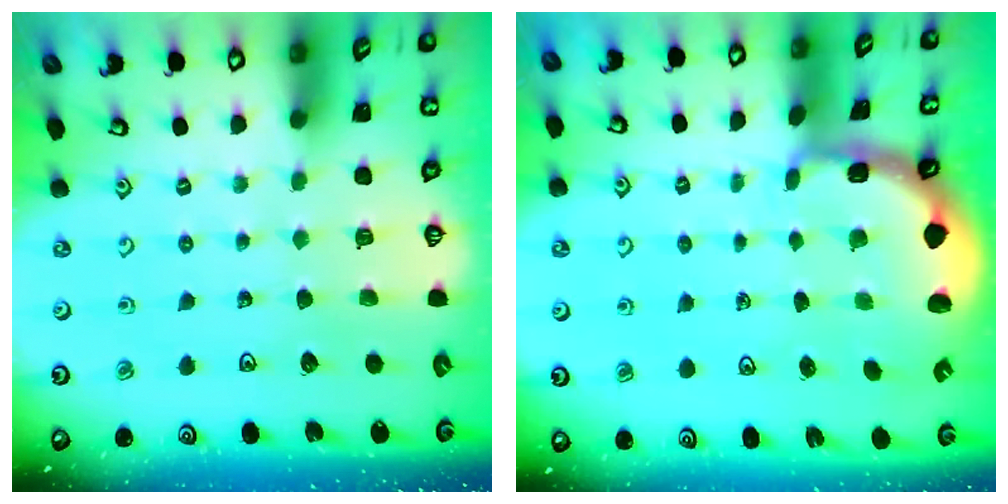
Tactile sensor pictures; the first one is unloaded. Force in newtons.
{"total": 1.8, "press": 1.6, "slide": 0.7}